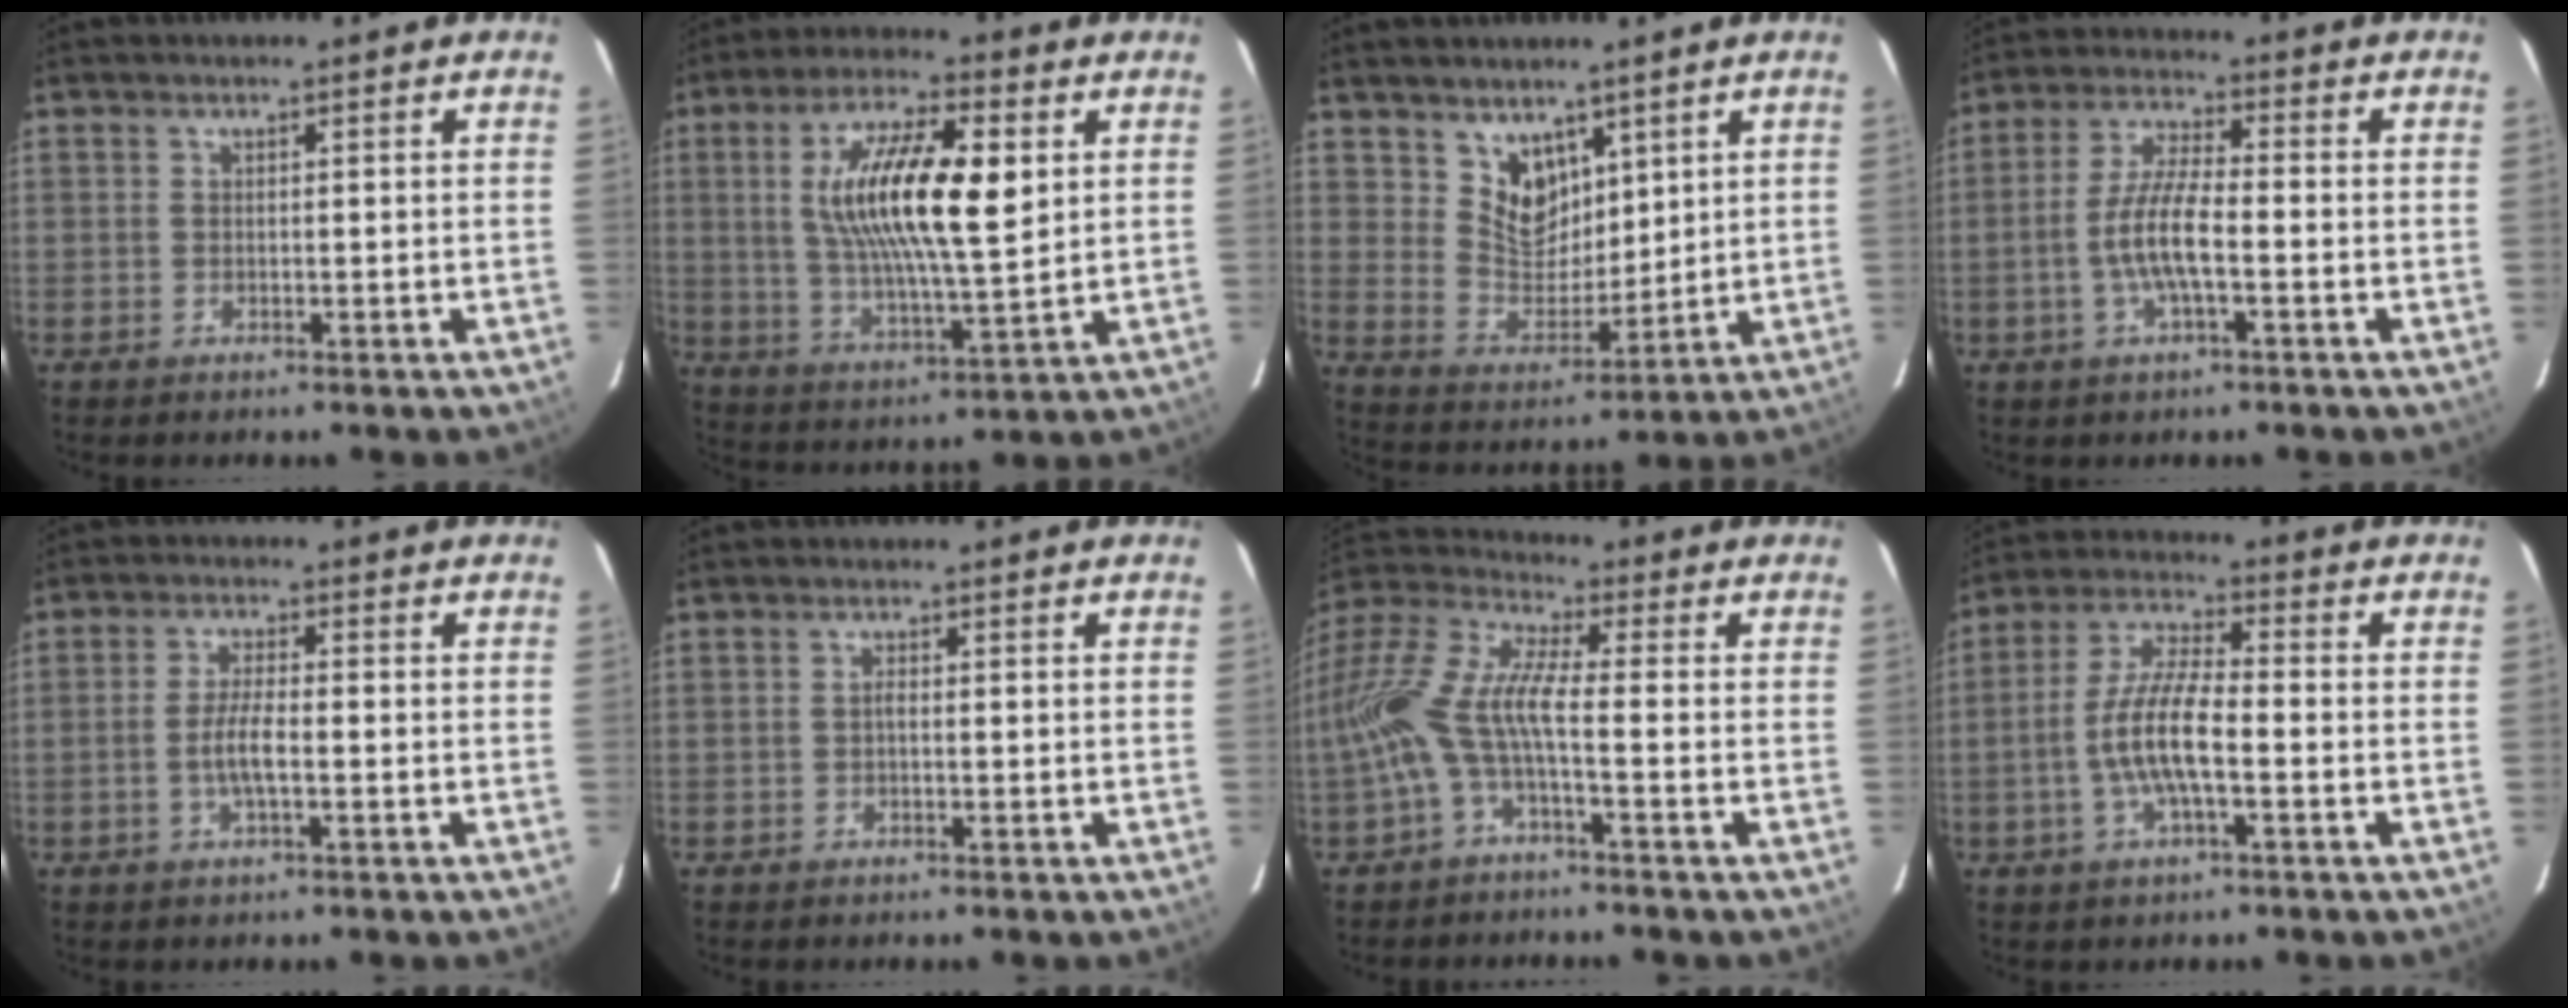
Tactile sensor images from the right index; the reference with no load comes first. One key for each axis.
{"total": 16.6, "fx": 3.7, "fy": 4.6, "fz": 15.5, "tx": -0.284, "ty": 0.008, "tz": 0.067}
{"total": 7.9, "fx": 5.0, "fy": 5.3, "fz": 2.9, "tx": -0.045, "ty": -0.001, "tz": 0.106}
{"total": 8.1, "fx": -2.3, "fy": 1.7, "fz": 7.6, "tx": -0.154, "ty": 0.003, "tz": -0.045}
{"total": 4.5, "fx": -1.3, "fy": 0.8, "fz": 4.2, "tx": -0.084, "ty": 0.000, "tz": -0.026}
{"total": 0.6, "fx": -0.3, "fy": 0.2, "fz": 0.5, "tx": -0.009, "ty": 0.005, "tz": -0.006}
{"total": 11.8, "fx": -2.5, "fy": 2.5, "fz": 11.2, "tx": -0.235, "ty": 0.010, "tz": -0.055}
{"total": 9.8, "fx": -2.7, "fy": 2.3, "fz": 9.1, "tx": -0.188, "ty": 0.003, "tz": -0.054}